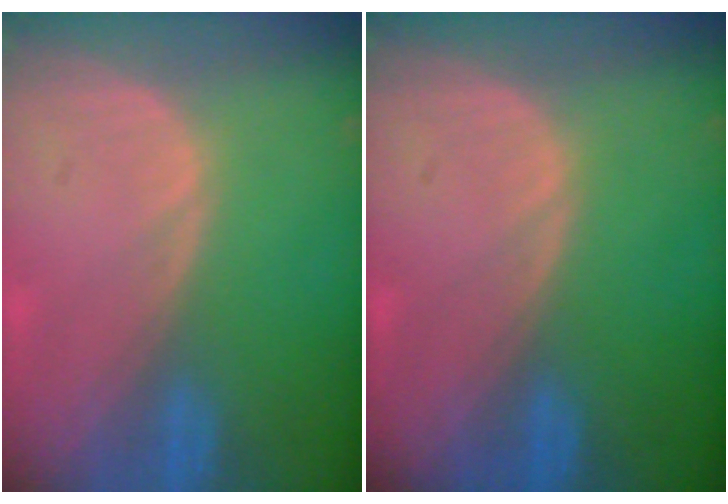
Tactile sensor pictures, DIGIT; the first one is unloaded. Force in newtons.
{"total": 0.0}